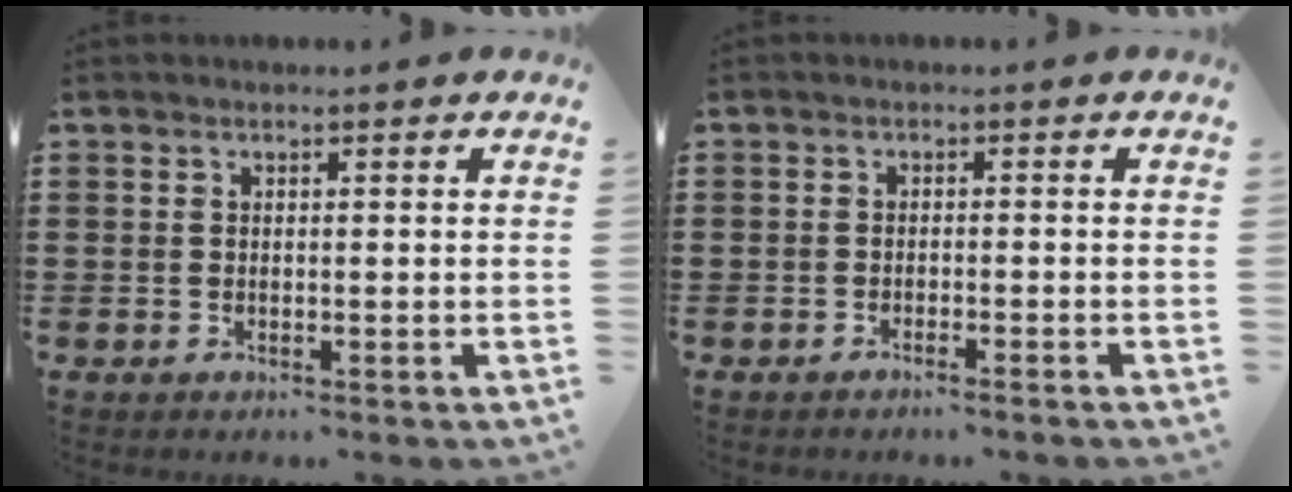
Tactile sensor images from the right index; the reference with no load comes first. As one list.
[{"total": 1.2, "force": [-1.1, -0.2, 0.1], "torque": [-0.002, 0.001, -0.023]}]